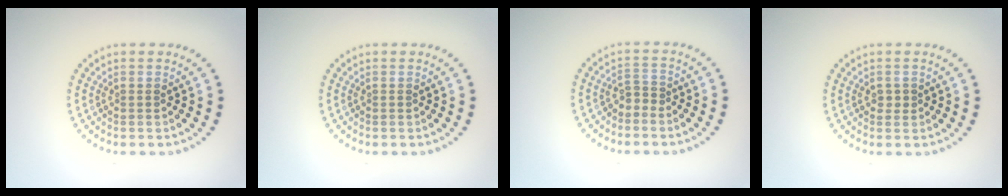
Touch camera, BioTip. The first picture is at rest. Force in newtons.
{"total": 0.0}
{"total": 1.0, "press": 0.8, "slide": 0.7}
{"total": 1.0, "press": 1.0, "slide": 0.2}